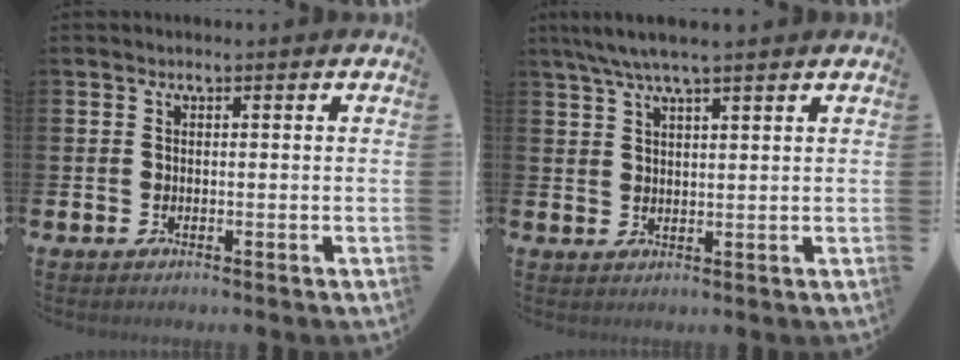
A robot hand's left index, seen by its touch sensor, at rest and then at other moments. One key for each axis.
{"total": 4.7, "fx": 3.9, "fy": 0.4, "fz": 2.6, "tx": -0.058, "ty": -0.005, "tz": 0.071}